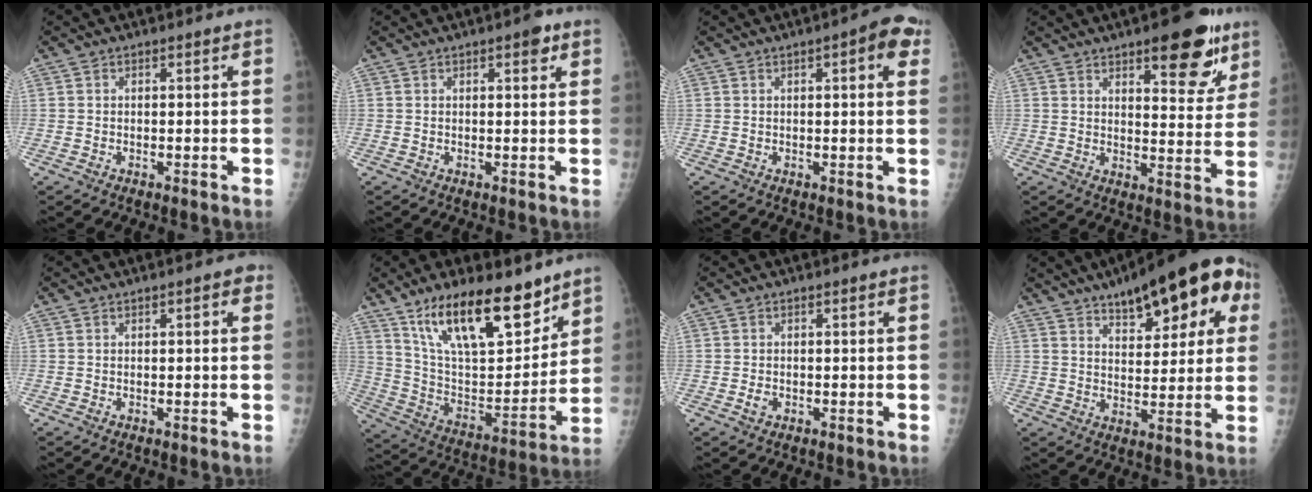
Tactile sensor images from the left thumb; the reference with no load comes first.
{"total": 2.2, "force": [1.3, 0.9, 1.6], "torque": [-0.011, -0.002, 0.013]}
{"total": 6.1, "force": [2.4, 1.7, 5.4], "torque": [-0.055, 0.003, 0.020]}
{"total": 13.7, "force": [8.2, 5.2, 9.7], "torque": [-0.079, -0.042, 0.111]}
{"total": 1.9, "force": [0.7, 0.7, 1.7], "torque": [-0.019, 0.002, 0.005]}
{"total": 21.8, "force": [14.6, 8.3, 14.0], "torque": [-0.192, -0.068, 0.261]}
{"total": 1.1, "force": [-0.5, 0.9, 0.5], "torque": [-0.008, 0.001, -0.007]}
{"total": 20.1, "force": [9.8, 8.3, 15.4], "torque": [-0.177, -0.007, 0.137]}